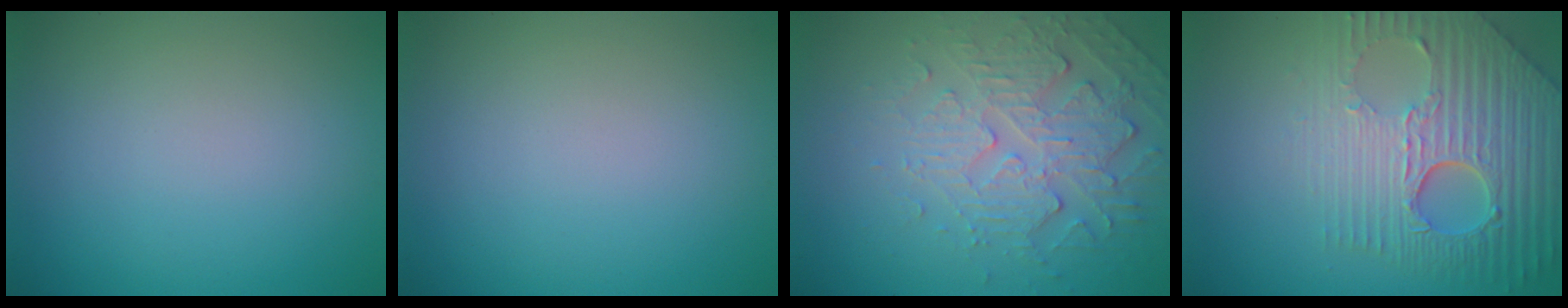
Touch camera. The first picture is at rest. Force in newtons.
{"total": 0.0}
{"total": 5.0, "press": 3.6, "slide": 3.5}
{"total": 9.0, "press": 6.1, "slide": 6.6}